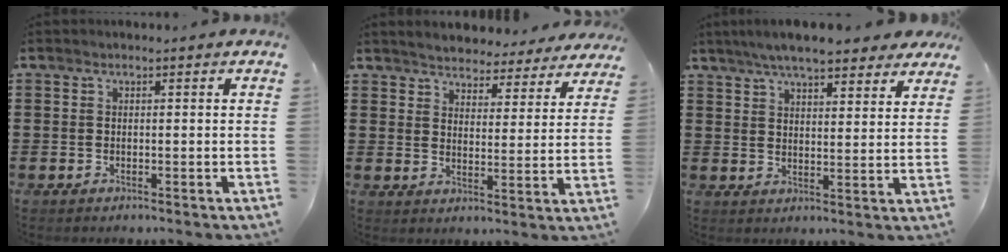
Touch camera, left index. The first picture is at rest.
{"total": 4.0, "force": [4.0, 0.2, 0.0], "torque": [-0.024, -0.026, 0.067]}
{"total": 7.0, "force": [6.2, 1.1, 3.0], "torque": [-0.079, -0.012, 0.113]}